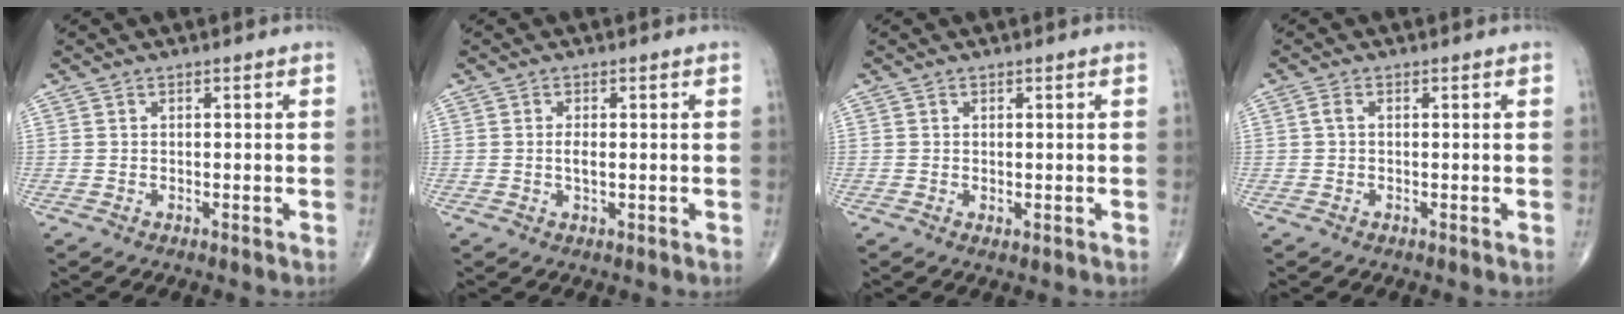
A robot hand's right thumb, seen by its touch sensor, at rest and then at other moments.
{"total": 1.8, "force": [-0.1, 0.6, 1.7], "torque": [-0.034, -0.002, -0.001]}
{"total": 0.7, "force": [-0.1, 0.3, 0.6], "torque": [-0.009, -0.003, -0.001]}
{"total": 1.1, "force": [0.0, 0.5, 0.9], "torque": [-0.020, 0.000, -0.003]}